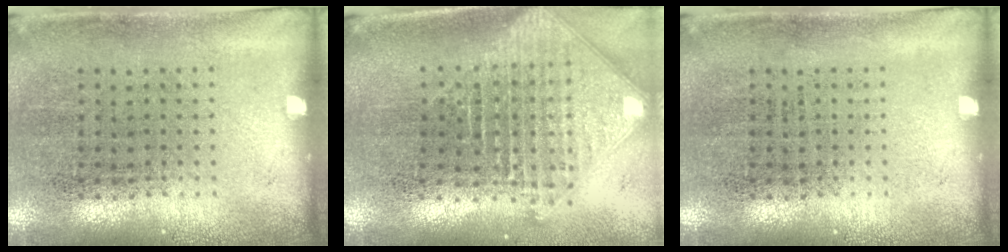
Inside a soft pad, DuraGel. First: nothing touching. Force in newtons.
{"total": 2.5, "press": 1.9, "slide": 1.6}
{"total": 0.0}